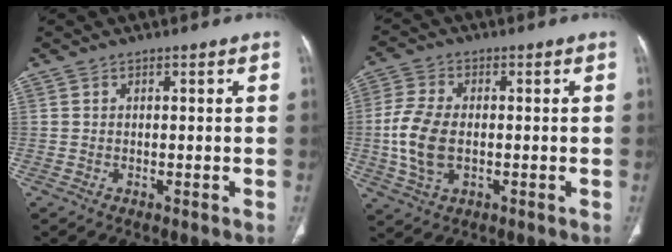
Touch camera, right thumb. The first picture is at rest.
{"total": 9.6, "force": [-1.0, 5.9, 7.6], "torque": [-0.167, 0.004, -0.020]}